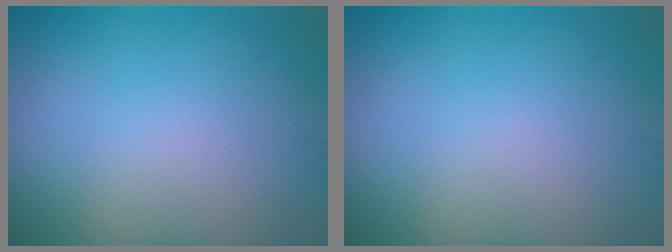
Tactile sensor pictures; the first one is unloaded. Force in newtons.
{"total": 0.0}